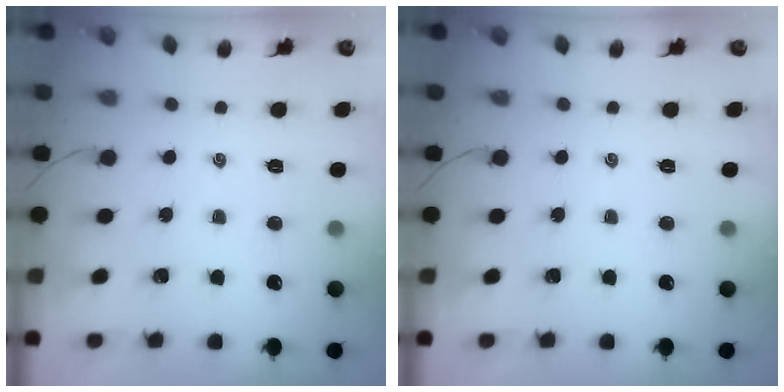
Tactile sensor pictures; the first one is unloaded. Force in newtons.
{"total": 0.0}